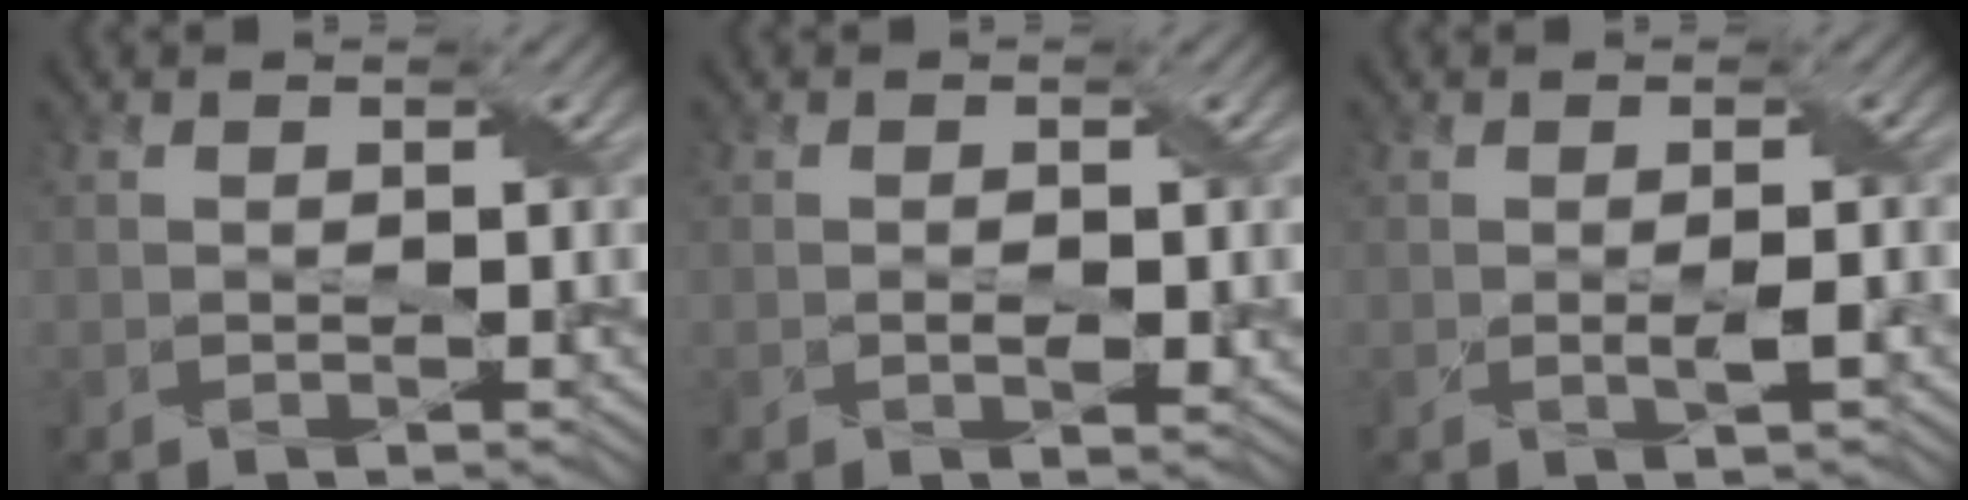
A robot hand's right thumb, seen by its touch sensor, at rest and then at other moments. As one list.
[{"total": 1.8, "force": [-0.2, 0.9, 1.5], "torque": [-0.024, -0.003, -0.001]}, {"total": 1.7, "force": [-0.2, 0.2, 1.7], "torque": [-0.033, 0.002, -0.003]}]